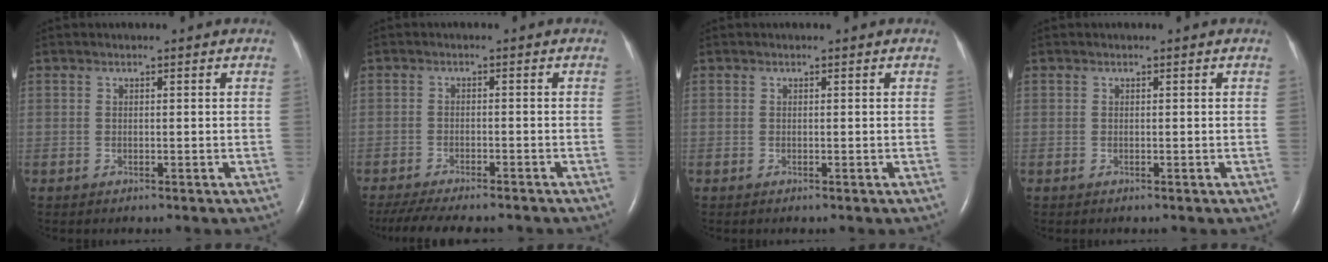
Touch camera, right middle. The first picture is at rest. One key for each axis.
{"total": 12.9, "fx": -11.2, "fy": 2.8, "fz": 5.9, "tx": -0.110, "ty": -0.017, "tz": -0.156}
{"total": 0.0}
{"total": 0.0}